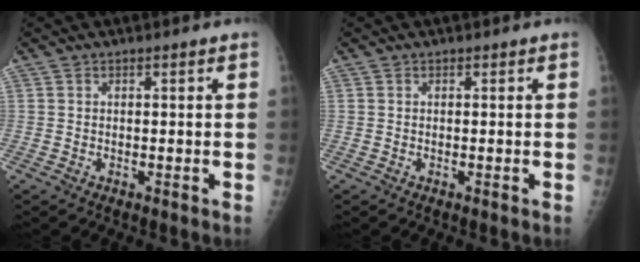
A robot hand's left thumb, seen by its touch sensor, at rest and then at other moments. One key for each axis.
{"total": 0.0}